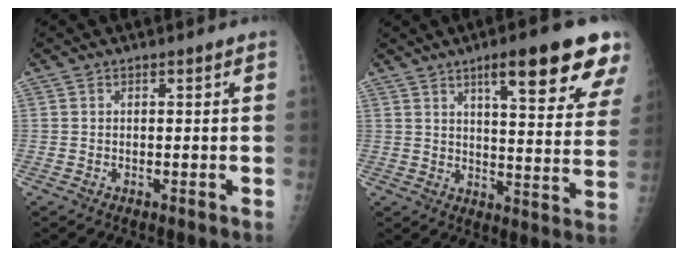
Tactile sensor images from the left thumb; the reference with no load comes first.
{"total": 18.6, "force": [11.2, 4.0, 14.3], "torque": [-0.163, -0.043, 0.147]}